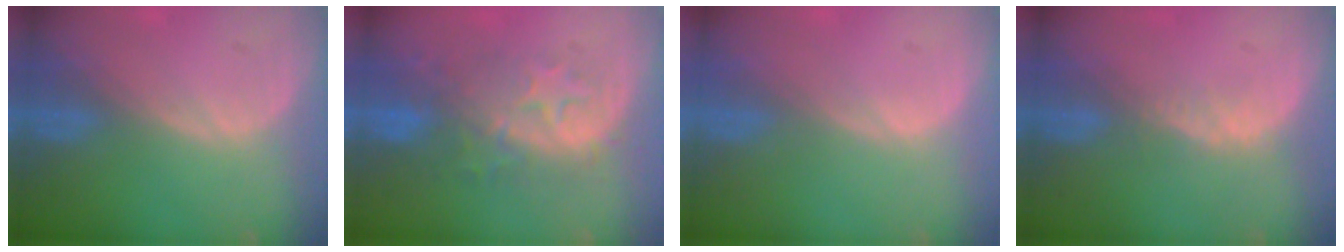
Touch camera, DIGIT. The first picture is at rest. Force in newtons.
{"total": 8.4, "press": 8.3, "slide": 1.3}
{"total": 0.5, "press": 0.1, "slide": 0.5}
{"total": 2.1, "press": 1.5, "slide": 1.4}